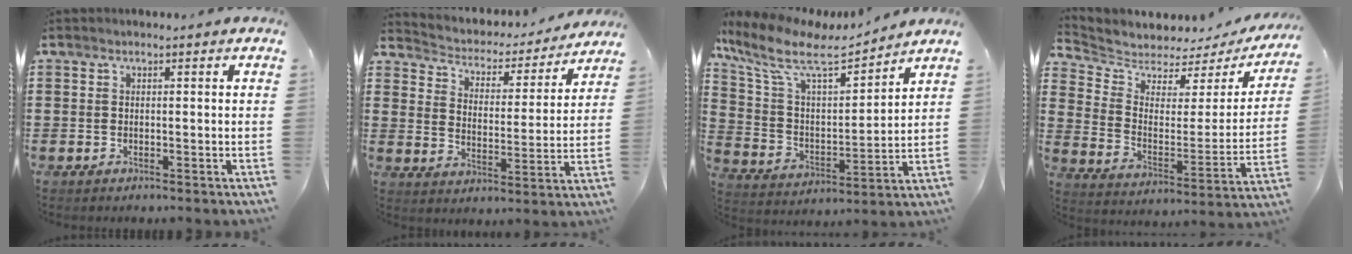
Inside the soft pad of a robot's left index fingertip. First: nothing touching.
{"total": 2.7, "force": [2.6, 0.8, -0.1], "torque": [-0.021, -0.029, 0.034]}
{"total": 10.0, "force": [7.9, 2.8, 5.5], "torque": [-0.139, -0.041, 0.135]}
{"total": 4.6, "force": [4.2, 1.8, 0.2], "torque": [-0.041, -0.038, 0.069]}